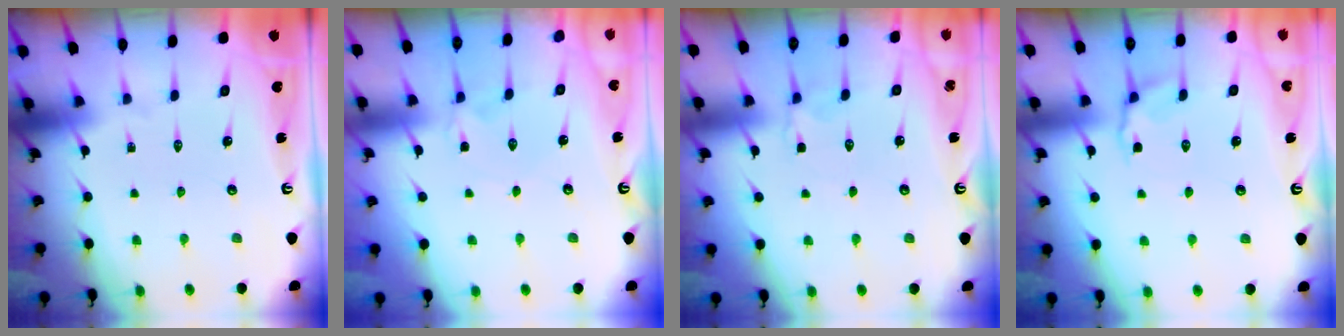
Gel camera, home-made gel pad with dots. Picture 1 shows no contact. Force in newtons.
{"total": 1.7, "press": 1.6, "slide": 0.3}
{"total": 2.3, "press": 2.0, "slide": 1.2}
{"total": 4.8, "press": 4.4, "slide": 2.1}